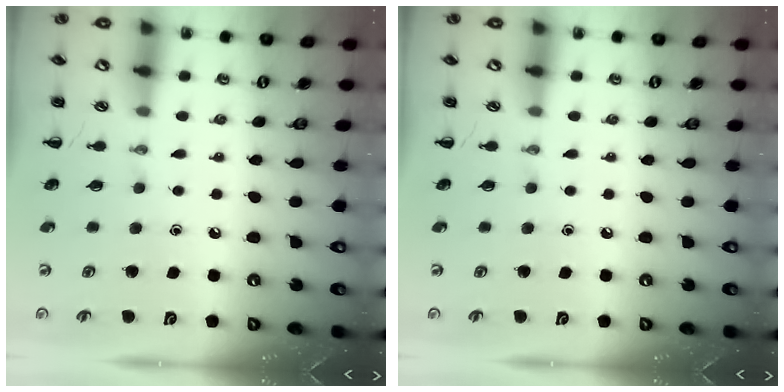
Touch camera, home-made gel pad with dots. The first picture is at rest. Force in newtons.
{"total": 0.0}